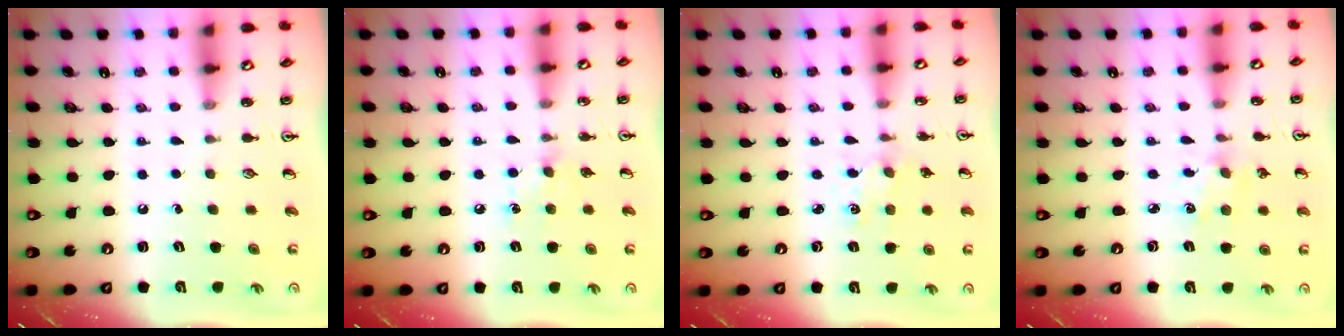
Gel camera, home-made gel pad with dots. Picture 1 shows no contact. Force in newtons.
{"total": 4.7, "press": 4.7, "slide": 0.7}
{"total": 1.1, "press": 1.1, "slide": 0.3}
{"total": 2.2, "press": 2.2, "slide": 0.3}